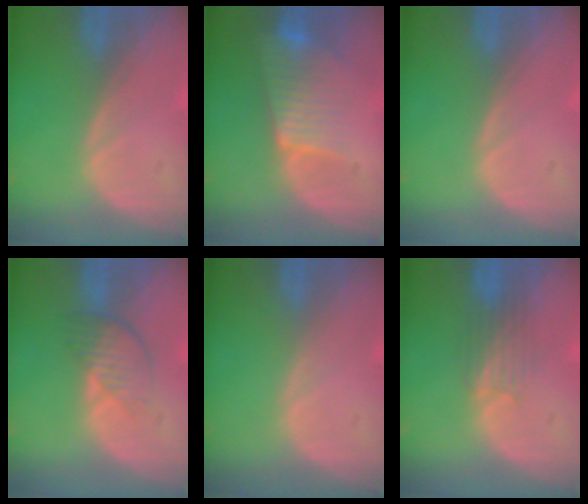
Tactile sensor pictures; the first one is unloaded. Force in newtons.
{"total": 7.0, "press": 6.3, "slide": 3.1}
{"total": 0.0}
{"total": 3.9, "press": 3.6, "slide": 1.4}
{"total": 0.0}
{"total": 3.5, "press": 3.2, "slide": 1.5}